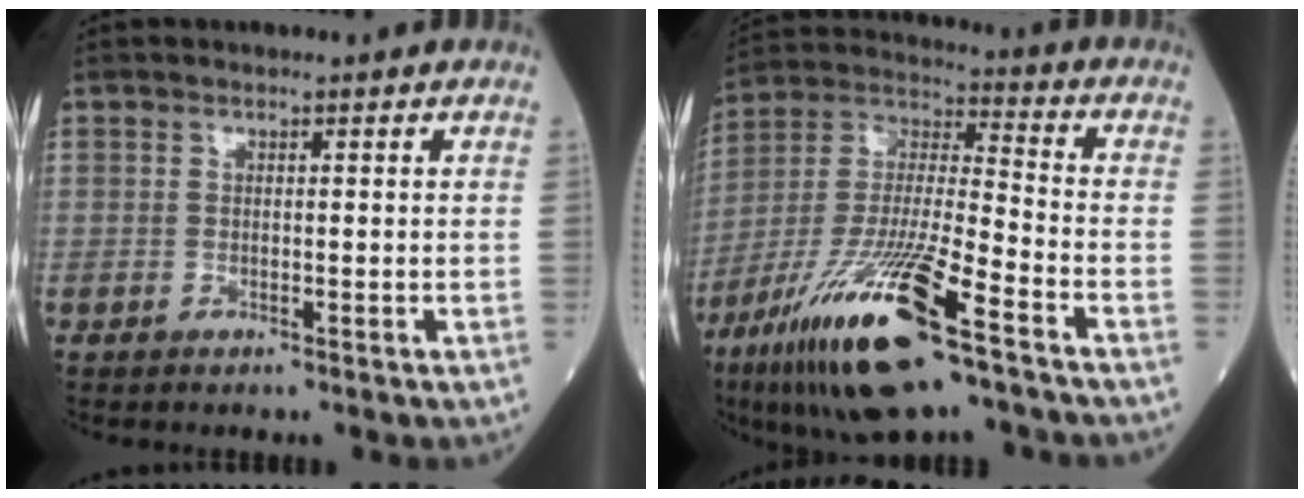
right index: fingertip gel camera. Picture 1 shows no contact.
{"total": 20.4, "force": [-11.7, 2.8, 16.5], "torque": [-0.345, -0.043, -0.212]}